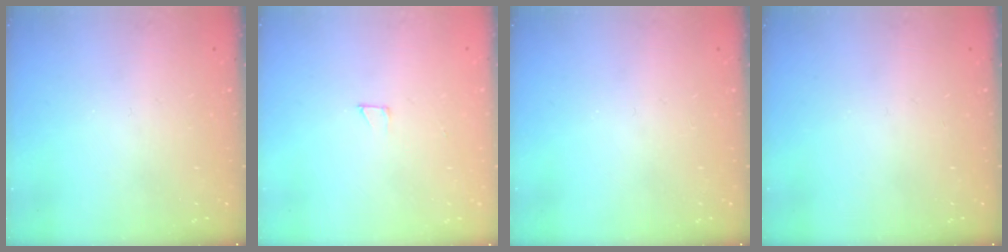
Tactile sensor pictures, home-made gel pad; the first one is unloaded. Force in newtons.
{"total": 1.7, "press": 1.7, "slide": 0.1}
{"total": 0.0}
{"total": 0.0}